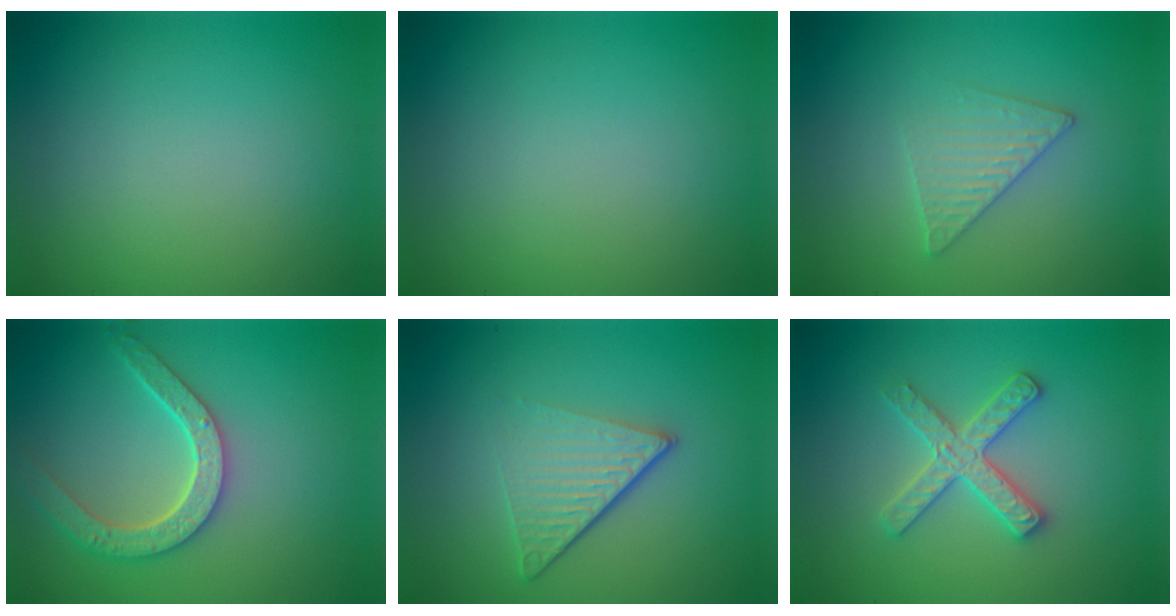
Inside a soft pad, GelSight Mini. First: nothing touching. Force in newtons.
{"total": 0.0}
{"total": 2.6, "press": 2.6, "slide": 0.3}
{"total": 4.7, "press": 4.2, "slide": 2.1}
{"total": 4.9, "press": 2.9, "slide": 3.9}
{"total": 2.9, "press": 2.9, "slide": 0.5}